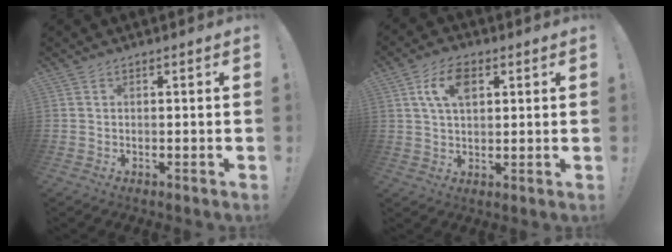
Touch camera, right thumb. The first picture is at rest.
{"total": 8.7, "force": [3.1, 5.0, 6.4], "torque": [-0.111, 0.008, 0.057]}